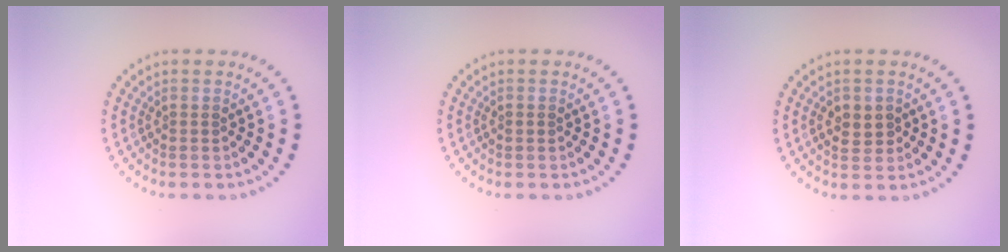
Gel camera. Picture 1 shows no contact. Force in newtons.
{"total": 0.6, "press": 0.6, "slide": 0.1}
{"total": 2.1, "press": 2.1, "slide": 0.2}